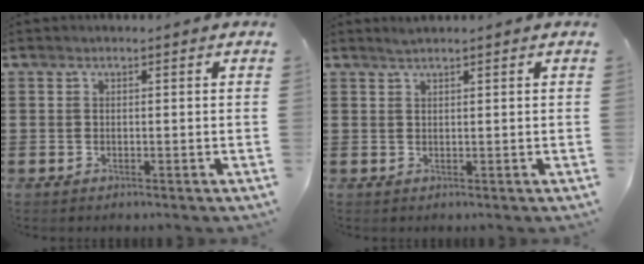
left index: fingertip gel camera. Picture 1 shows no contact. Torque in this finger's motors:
{"motor_torque": [0.04, 0.07, -0.10, -0.08]}